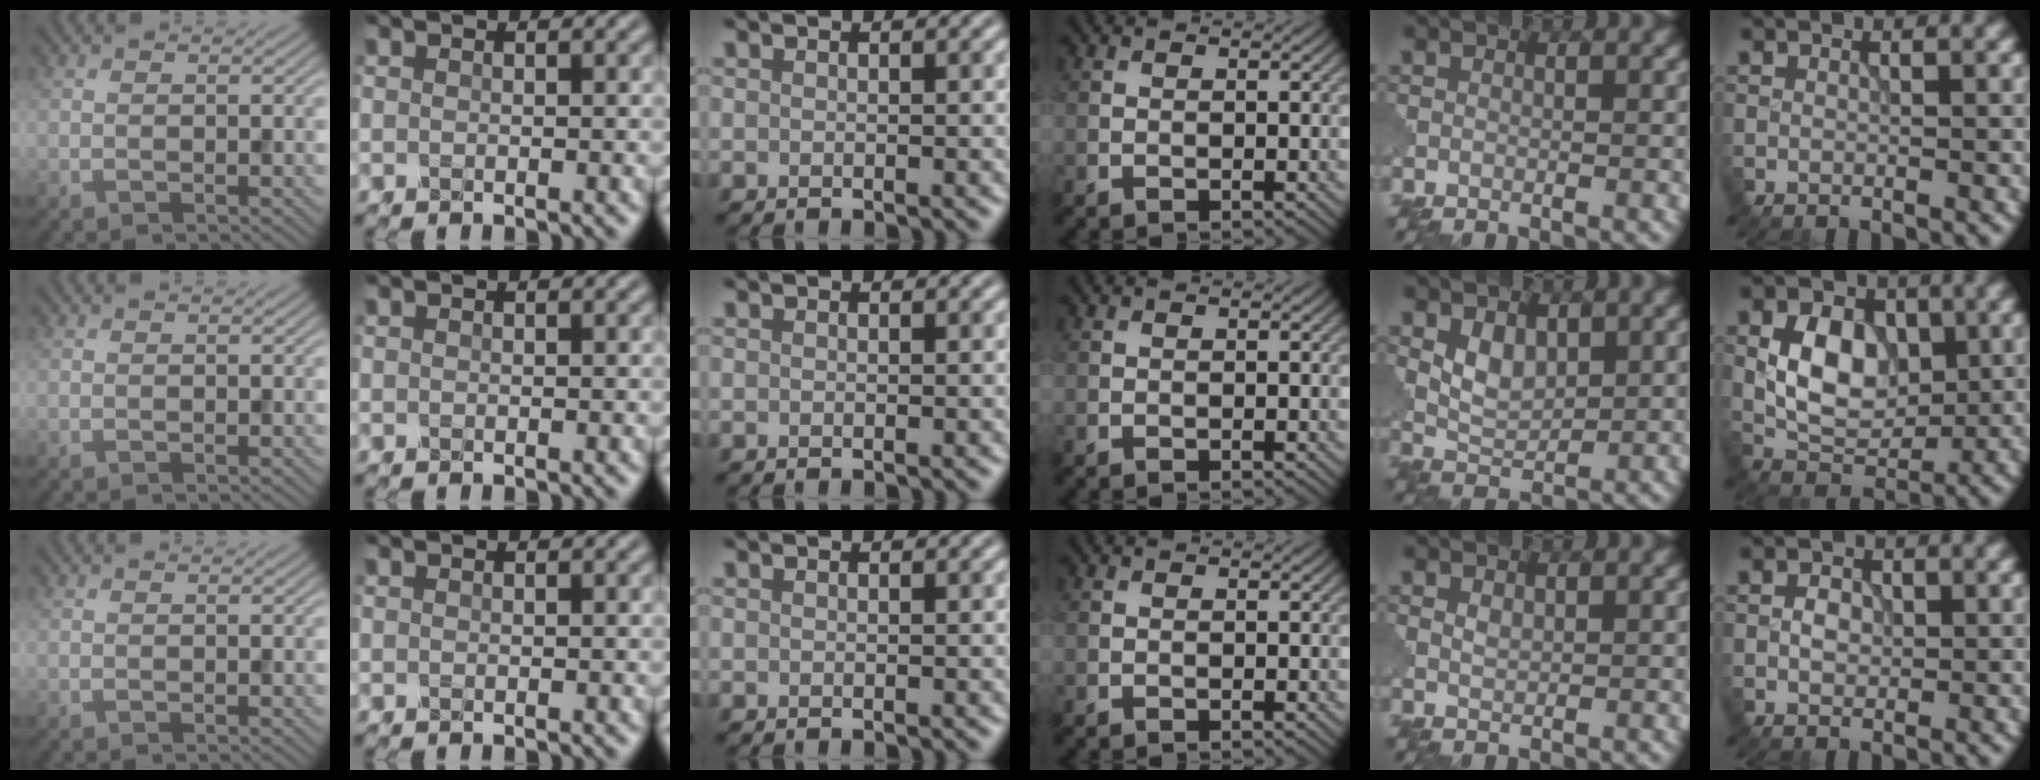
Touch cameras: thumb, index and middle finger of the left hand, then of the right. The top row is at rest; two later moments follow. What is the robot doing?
{"motion": "close", "object": "eyeshadow palette"}